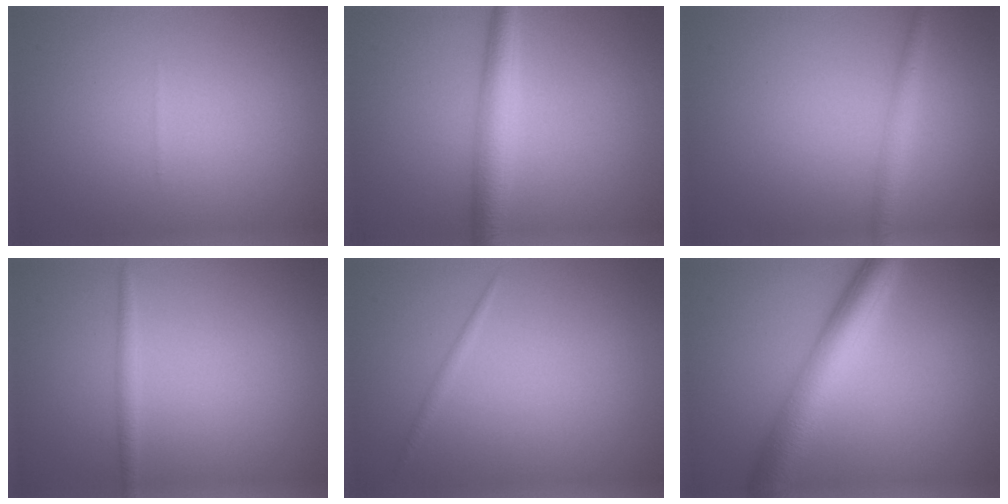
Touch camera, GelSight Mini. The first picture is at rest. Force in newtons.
{"total": 4.0, "press": 4.0, "slide": 0.1}
{"total": 1.7, "press": 1.7, "slide": 0.0}
{"total": 1.2, "press": 1.2, "slide": 0.0}
{"total": 0.7, "press": 0.7, "slide": 0.0}
{"total": 6.5, "press": 6.5, "slide": 0.2}